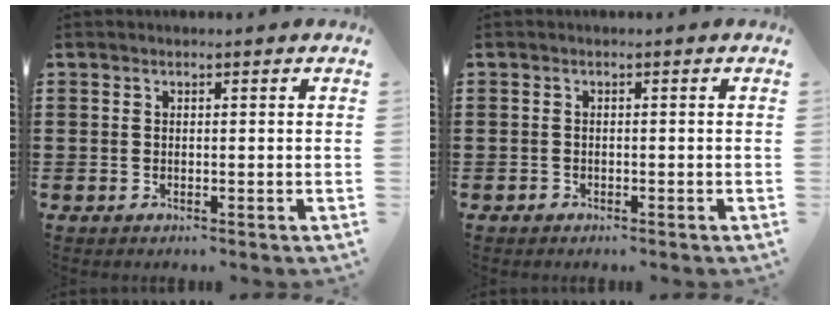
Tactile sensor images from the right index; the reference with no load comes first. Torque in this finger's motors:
{"motor_torque": [0.32, -0.25, 0.00, 0.01]}